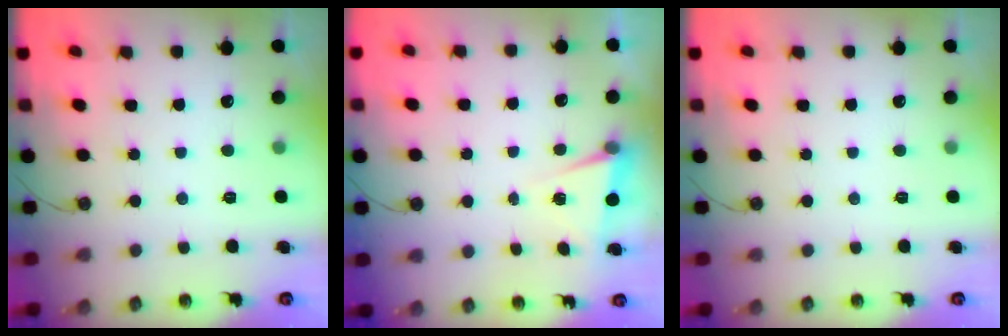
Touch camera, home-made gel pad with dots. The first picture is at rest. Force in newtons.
{"total": 3.5, "press": 1.8, "slide": 3.0}
{"total": 0.0}